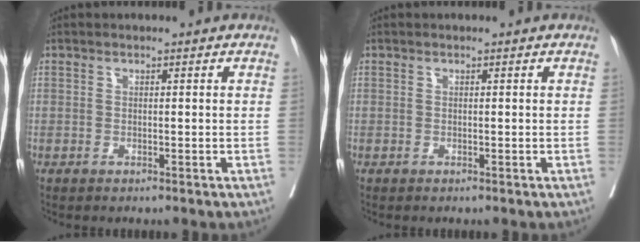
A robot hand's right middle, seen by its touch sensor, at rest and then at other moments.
{"total": 0.0}